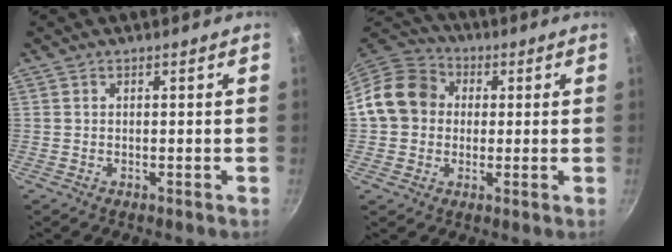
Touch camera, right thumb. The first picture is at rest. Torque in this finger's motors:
{"motor_torque": [-0.05, 0.26, 0.10, 0.01, 0.08]}